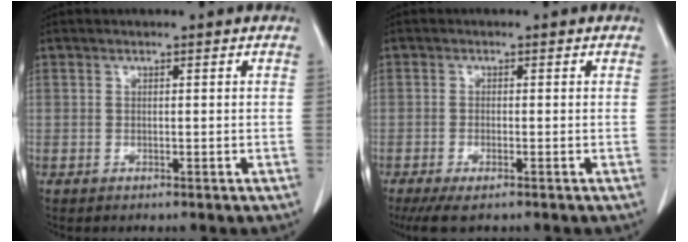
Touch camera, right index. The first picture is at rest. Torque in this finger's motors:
{"motor_torque": [0.41, -0.32, 0.15, 0.04]}